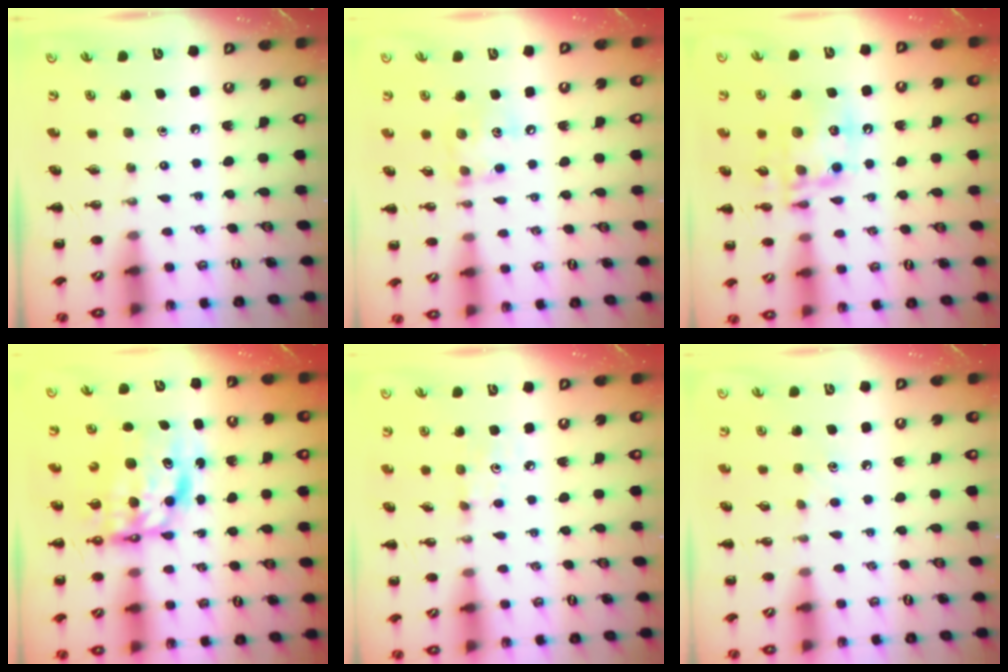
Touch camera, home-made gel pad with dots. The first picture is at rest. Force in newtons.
{"total": 9.6, "press": 9.5, "slide": 1.3}
{"total": 13.7, "press": 13.5, "slide": 2.3}
{"total": 9.6, "press": 9.3, "slide": 2.6}
{"total": 3.9, "press": 3.8, "slide": 1.2}
{"total": 4.1, "press": 3.9, "slide": 1.2}